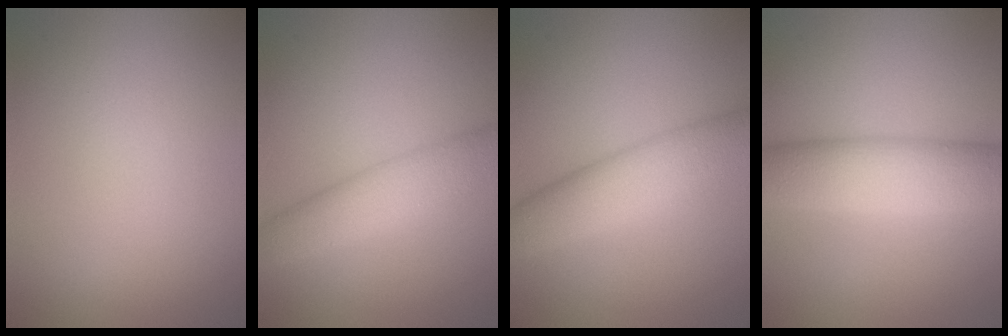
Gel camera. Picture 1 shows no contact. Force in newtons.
{"total": 4.9, "press": 4.9, "slide": 0.0}
{"total": 6.5, "press": 6.5, "slide": 0.2}
{"total": 7.6, "press": 7.6, "slide": 0.2}